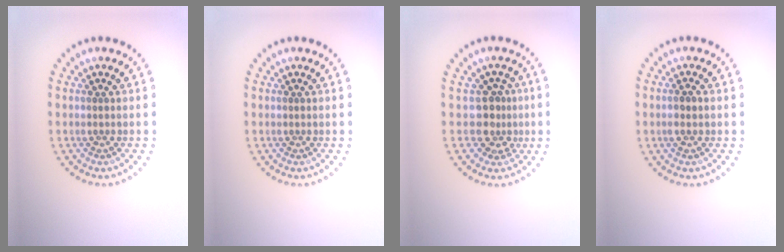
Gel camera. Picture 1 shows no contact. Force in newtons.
{"total": 0.0}
{"total": 2.5, "press": 1.8, "slide": 1.8}
{"total": 0.8, "press": 0.7, "slide": 0.3}